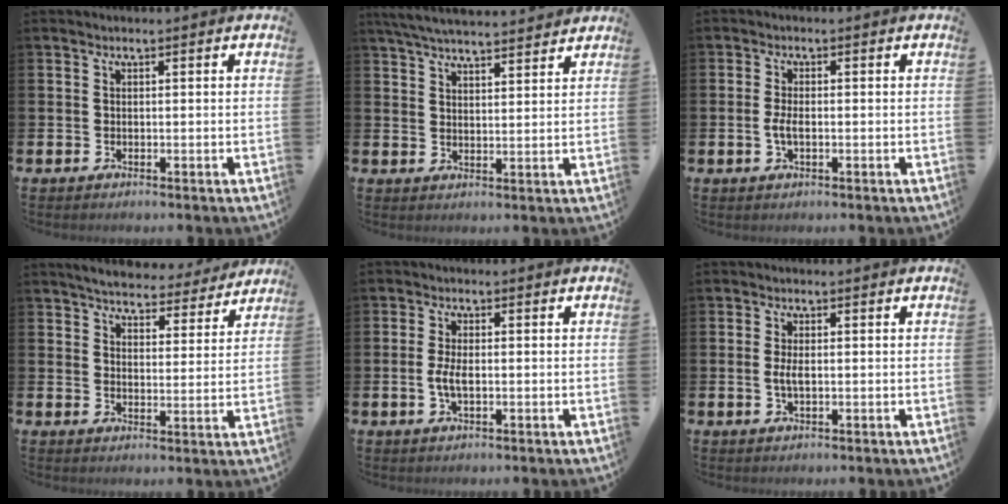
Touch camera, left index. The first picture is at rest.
{"total": 5.6, "force": [5.4, 0.5, 1.2], "torque": [-0.044, -0.024, 0.099]}
{"total": 2.3, "force": [-0.4, 1.0, 2.0], "torque": [-0.037, 0.001, -0.008]}
{"total": 5.2, "force": [5.1, 1.0, 0.6], "torque": [-0.016, -0.039, 0.084]}
{"total": 3.0, "force": [-0.3, 1.2, 2.7], "torque": [-0.056, -0.001, -0.010]}
{"total": 2.2, "force": [-0.1, 0.8, 2.1], "torque": [-0.038, 0.001, -0.003]}